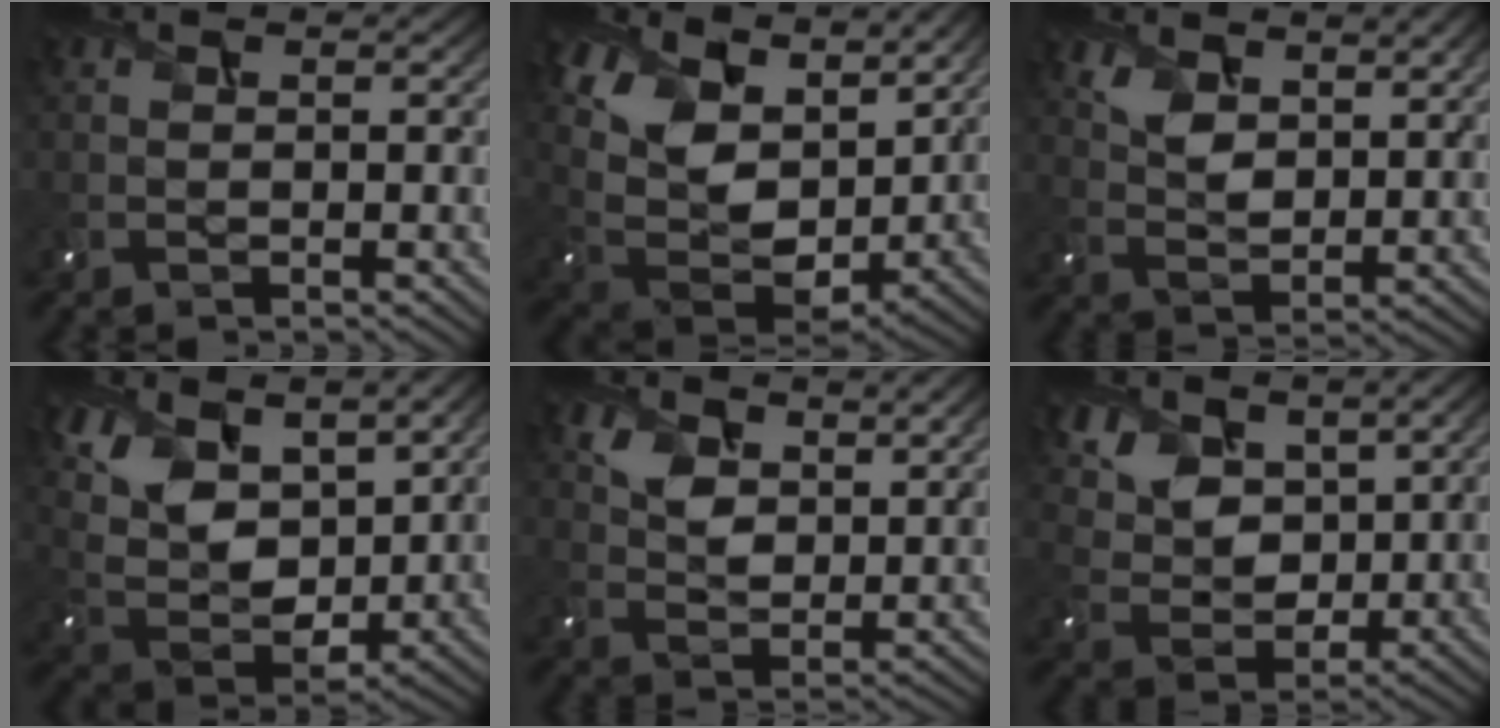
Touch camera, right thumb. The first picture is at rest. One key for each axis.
{"total": 15.2, "fx": 10.0, "fy": 8.4, "fz": 7.9, "tx": -0.225, "ty": 0.043, "tz": 0.169}
{"total": 6.3, "fx": 4.0, "fy": 3.0, "fz": 3.8, "tx": -0.091, "ty": -0.004, "tz": 0.078}
{"total": 12.3, "fx": 6.0, "fy": 6.9, "fz": 8.2, "tx": -0.218, "ty": 0.010, "tz": 0.109}
{"total": 8.1, "fx": 5.4, "fy": 4.1, "fz": 4.5, "tx": -0.106, "ty": -0.004, "tz": 0.097}
{"total": 7.7, "fx": 4.1, "fy": 5.1, "fz": 4.1, "tx": -0.123, "ty": -0.016, "tz": 0.082}